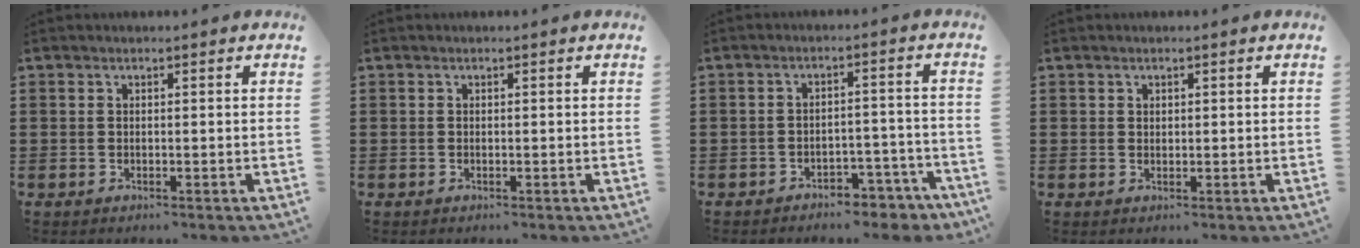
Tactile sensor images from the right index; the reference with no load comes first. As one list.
[{"total": 0.0}, {"total": 3.9, "force": [-3.6, 1.0, 0.9], "torque": [-0.016, 0.008, -0.074]}, {"total": 0.8, "force": [0.6, 0.6, 0.2], "torque": [-0.005, 0.001, 0.011]}]